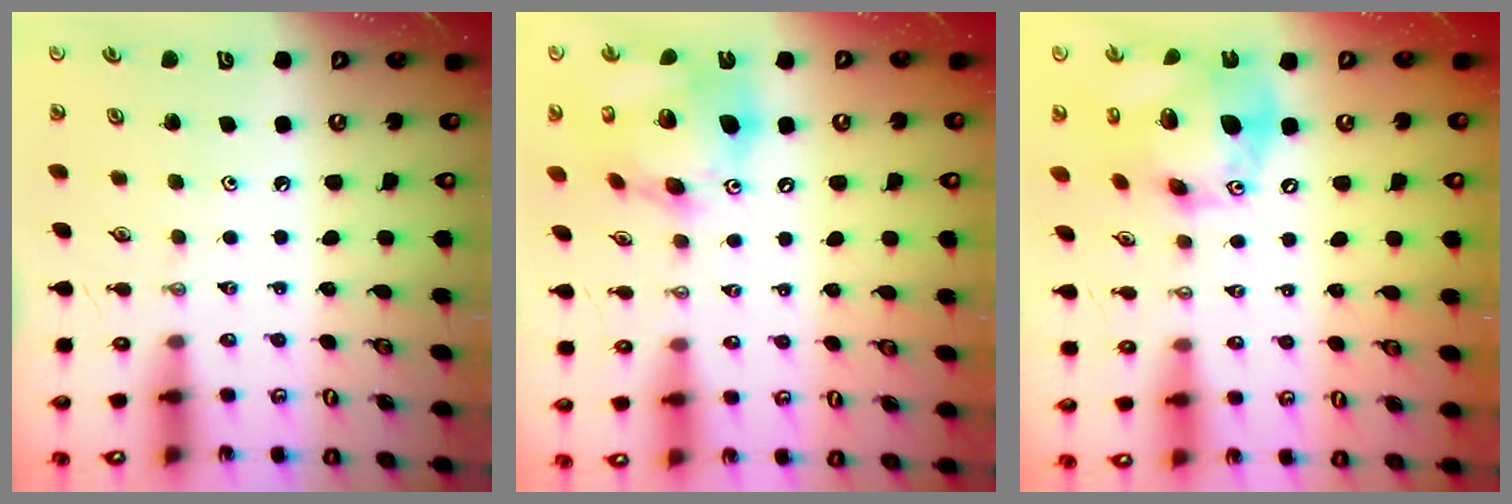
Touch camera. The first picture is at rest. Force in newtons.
{"total": 19.9, "press": 19.6, "slide": 3.7}
{"total": 18.8, "press": 18.5, "slide": 3.3}